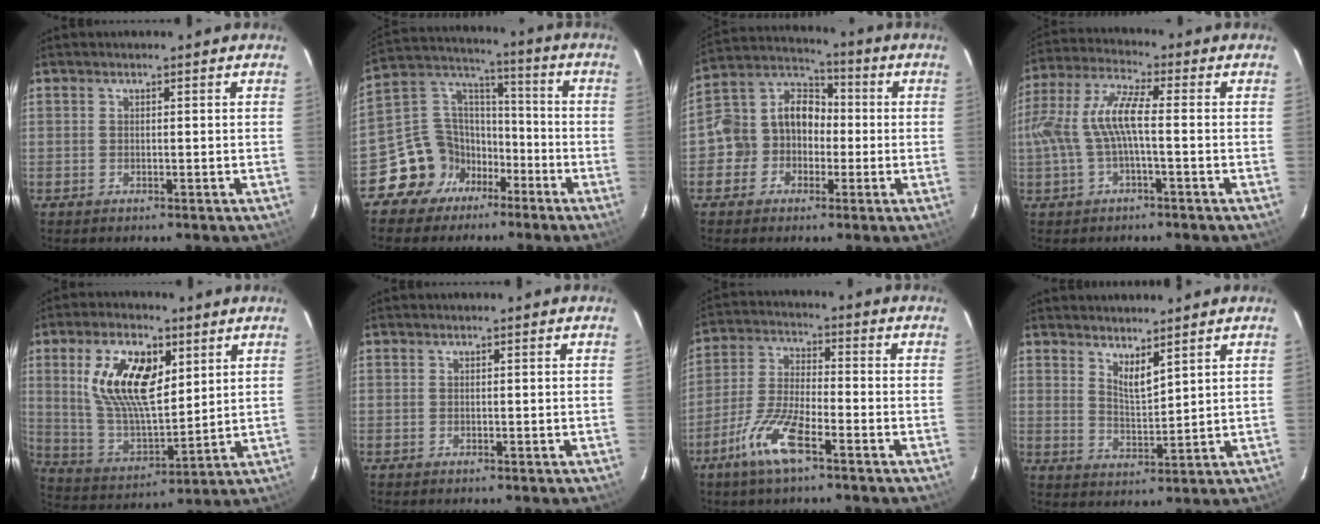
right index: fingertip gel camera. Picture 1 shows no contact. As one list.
[{"total": 12.0, "force": [-7.1, 9.3, 2.3], "torque": [-0.057, 0.062, -0.118]}, {"total": 10.2, "force": [-2.9, 9.0, 4.0], "torque": [-0.084, 0.045, -0.055]}, {"total": 8.9, "force": [-1.5, 1.9, 8.5], "torque": [-0.183, 0.008, -0.024]}, {"total": 16.2, "force": [5.9, 7.8, 12.9], "torque": [-0.248, 0.010, 0.119]}, {"total": 0.0}, {"total": 10.1, "force": [-6.1, 2.4, 7.7], "torque": [-0.167, -0.004, -0.122]}, {"total": 4.6, "force": [3.6, 0.9, 2.6], "torque": [-0.045, -0.009, 0.063]}]